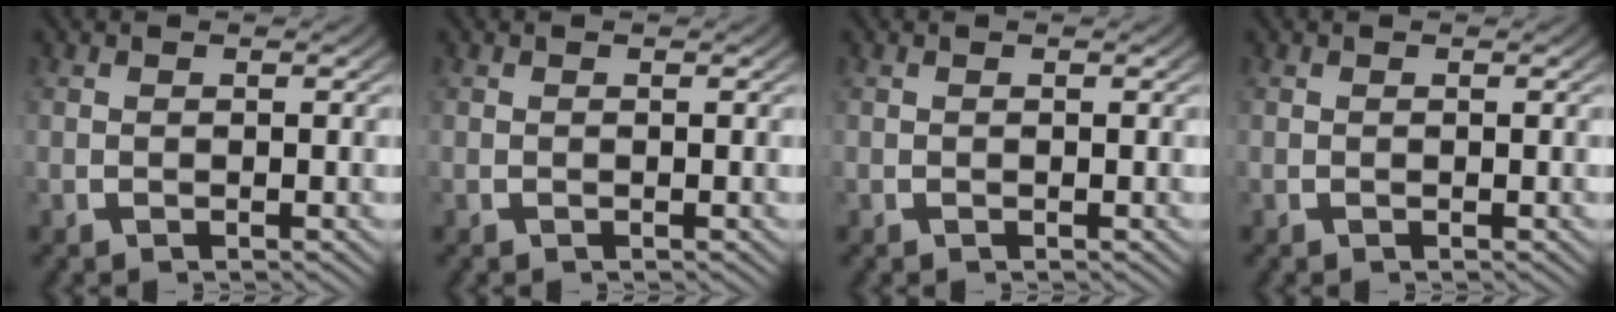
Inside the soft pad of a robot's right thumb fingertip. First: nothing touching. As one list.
[{"total": 0.0}, {"total": 0.0}, {"total": 0.0}]